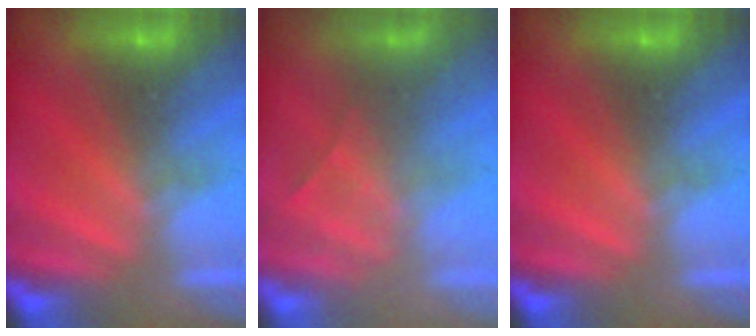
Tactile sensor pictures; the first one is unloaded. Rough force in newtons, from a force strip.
{"total": 2.3}
{"total": 0.0}